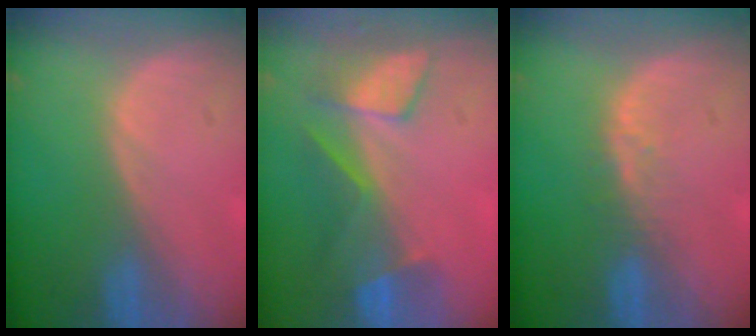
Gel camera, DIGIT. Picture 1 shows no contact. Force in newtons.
{"total": 8.6, "press": 7.3, "slide": 4.5}
{"total": 2.5, "press": 2.4, "slide": 0.2}